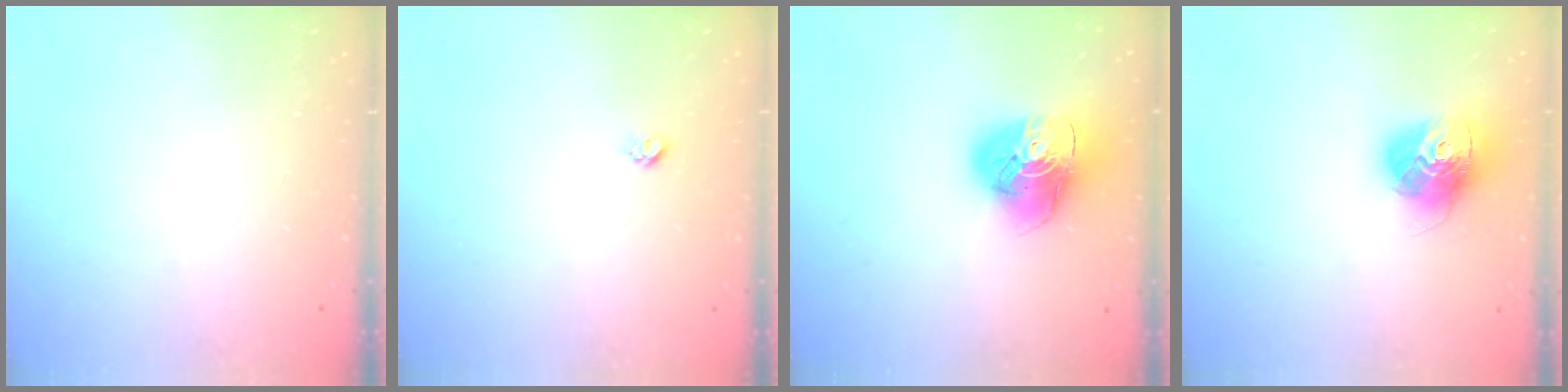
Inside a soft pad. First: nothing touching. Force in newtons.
{"total": 3.3, "press": 3.3, "slide": 0.5}
{"total": 13.8, "press": 13.7, "slide": 1.4}
{"total": 15.2, "press": 15.2, "slide": 1.3}